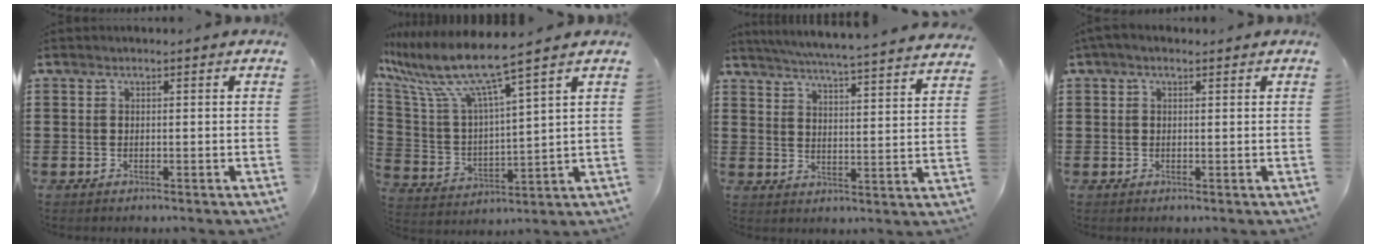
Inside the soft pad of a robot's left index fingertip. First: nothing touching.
{"total": 9.4, "force": [7.7, 0.3, 5.5], "torque": [-0.142, -0.050, 0.125]}
{"total": 5.1, "force": [4.7, -1.1, 1.4], "torque": [-0.049, -0.047, 0.076]}
{"total": 1.1, "force": [0.5, 0.4, 0.9], "torque": [-0.019, 0.002, 0.009]}